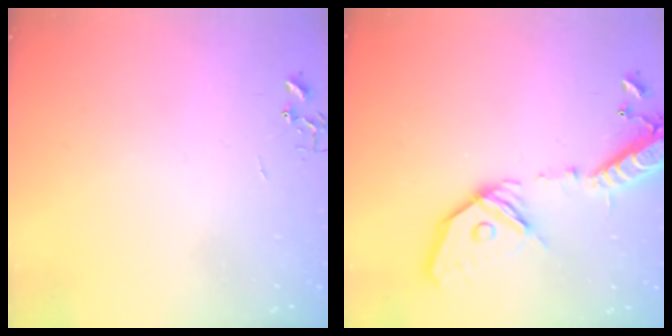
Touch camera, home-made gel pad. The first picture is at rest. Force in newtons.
{"total": 21.3, "press": 20.9, "slide": 4.1}